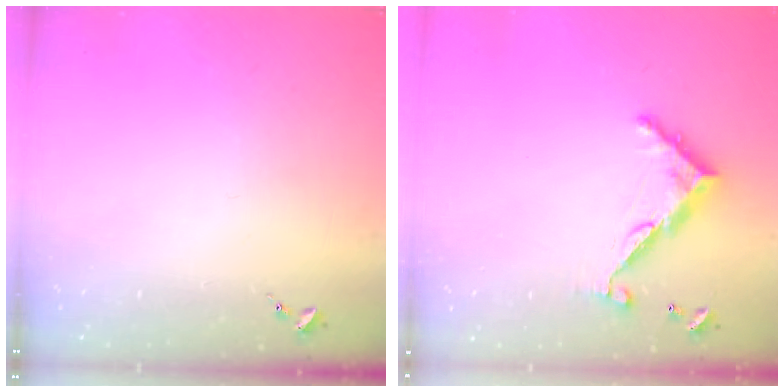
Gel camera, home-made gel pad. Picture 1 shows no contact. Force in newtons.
{"total": 9.0, "press": 9.0, "slide": 0.7}